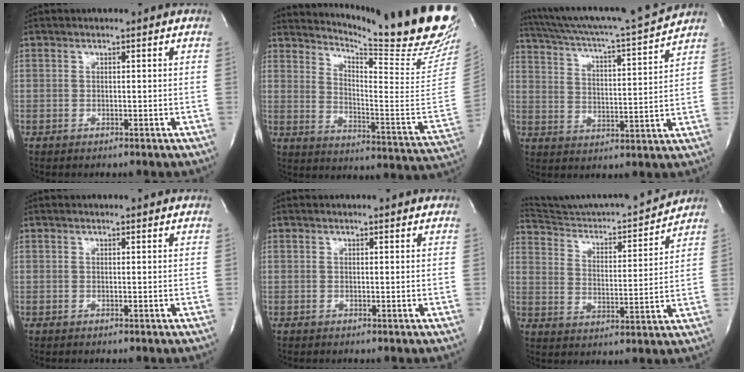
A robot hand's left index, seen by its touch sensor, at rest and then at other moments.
{"total": 22.4, "force": [19.2, 0.3, 11.4], "torque": [-0.185, -0.119, 0.248]}
{"total": 15.6, "force": [14.6, -1.5, 5.2], "torque": [-0.105, -0.037, 0.220]}
{"total": 3.2, "force": [3.1, 0.6, 0.5], "torque": [-0.016, 0.010, 0.028]}
{"total": 3.8, "force": [3.7, 0.8, 0.7], "torque": [-0.017, 0.010, 0.034]}
{"total": 16.7, "force": [16.2, 0.1, 4.0], "torque": [-0.075, -0.029, 0.246]}